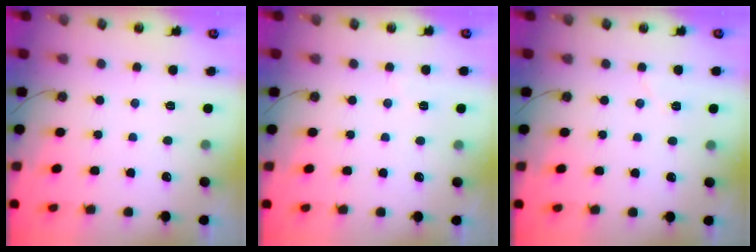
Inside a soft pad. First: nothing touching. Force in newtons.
{"total": 3.9, "press": 3.6, "slide": 1.6}
{"total": 4.6, "press": 3.8, "slide": 2.6}